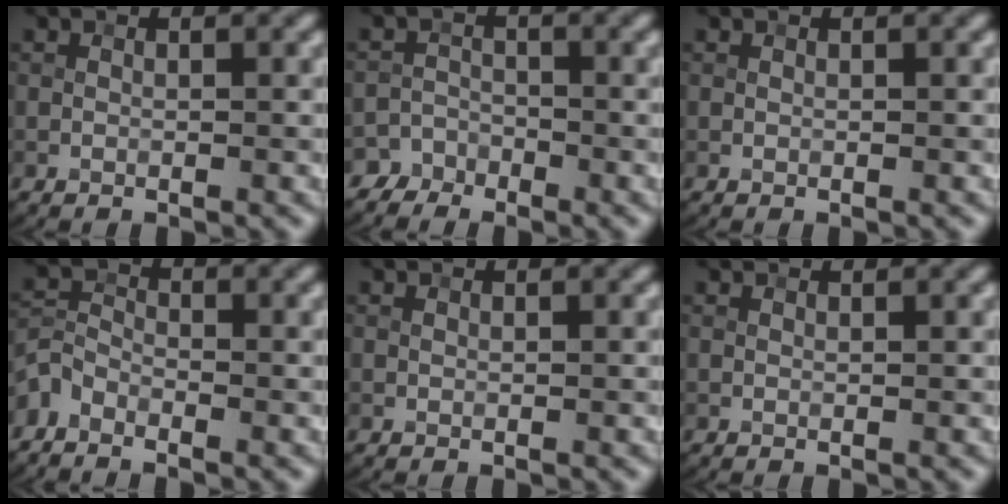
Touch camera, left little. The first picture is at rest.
{"total": 3.2, "force": [-2.8, 1.6, -0.3], "torque": [0.019, 0.004, -0.047]}
{"total": 0.0}
{"total": 2.2, "force": [-1.7, 1.0, 0.8], "torque": [-0.019, 0.004, -0.046]}
{"total": 0.9, "force": [0.9, 0.1, 0.2], "torque": [-0.011, -0.003, 0.008]}
{"total": 1.8, "force": [1.7, 0.3, 0.6], "torque": [-0.016, -0.005, 0.016]}